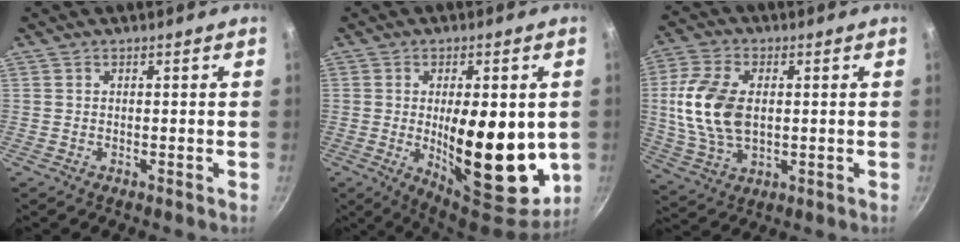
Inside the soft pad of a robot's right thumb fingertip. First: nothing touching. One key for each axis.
{"total": 19.3, "fx": -1.1, "fy": 8.1, "fz": 17.5, "tx": -0.223, "ty": -0.029, "tz": -0.006}
{"total": 13.9, "fx": 1.0, "fy": 8.5, "fz": 10.9, "tx": -0.209, "ty": 0.000, "tz": 0.019}